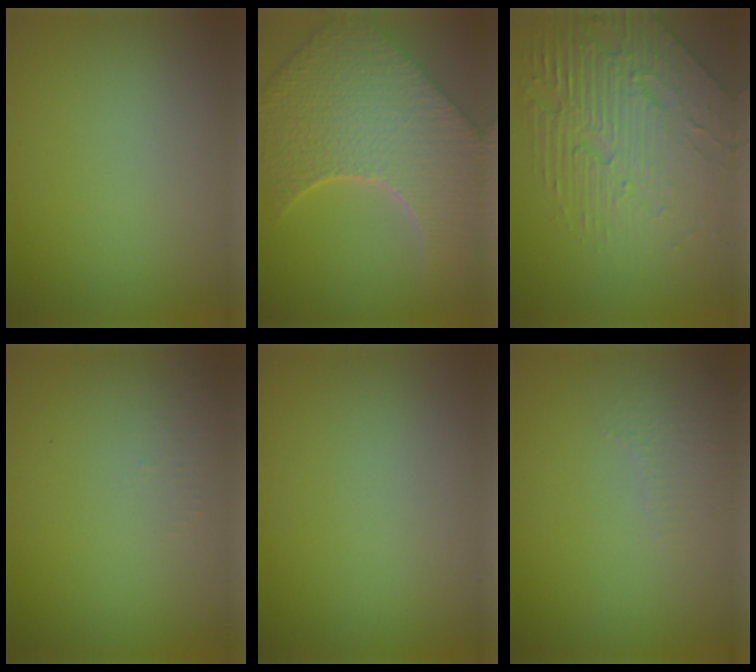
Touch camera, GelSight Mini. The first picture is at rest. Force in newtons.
{"total": 8.8, "press": 7.2, "slide": 5.0}
{"total": 6.6, "press": 5.2, "slide": 4.0}
{"total": 1.0, "press": 0.9, "slide": 0.3}
{"total": 0.0}
{"total": 1.6, "press": 1.6, "slide": 0.4}